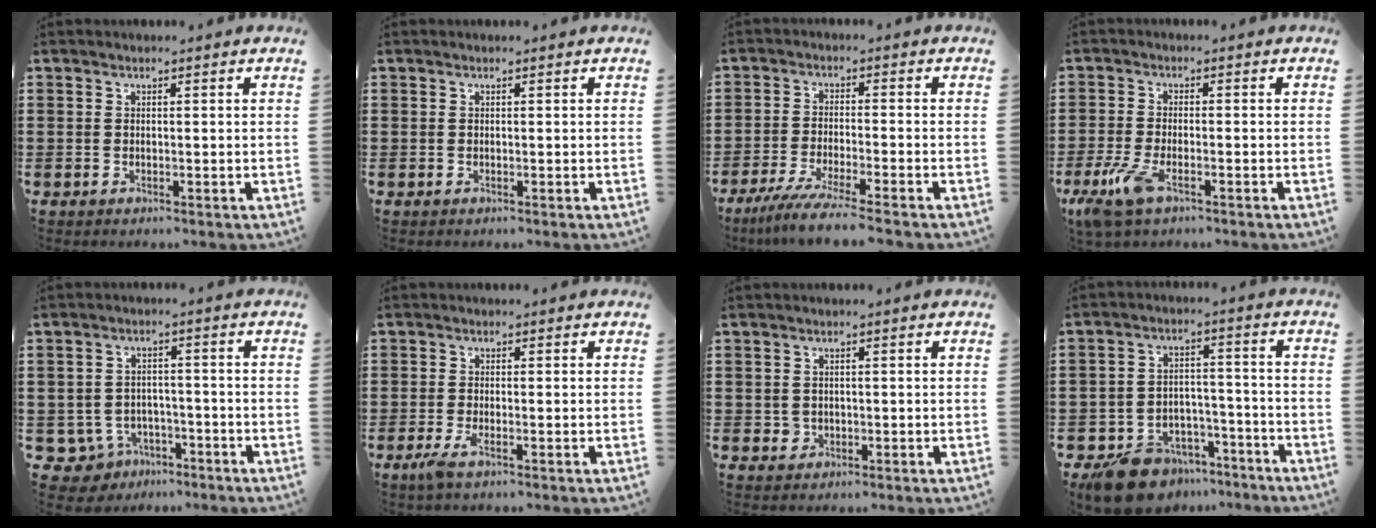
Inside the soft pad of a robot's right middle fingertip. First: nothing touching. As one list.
[{"total": 0.0}, {"total": 5.3, "force": [-4.5, -0.5, 2.8], "torque": [-0.065, -0.023, -0.088]}, {"total": 5.7, "force": [-3.2, 1.9, 4.3], "torque": [-0.110, -0.015, -0.063]}, {"total": 4.2, "force": [-3.1, 2.7, 1.0], "torque": [-0.050, 0.002, -0.066]}, {"total": 2.4, "force": [-1.0, 0.4, 2.2], "torque": [-0.051, -0.009, -0.023]}, {"total": 1.1, "force": [0.0, 1.0, 0.3], "torque": [-0.008, 0.007, -0.003]}, {"total": 8.3, "force": [-7.5, 3.2, 1.9], "torque": [-0.049, 0.029, -0.145]}]